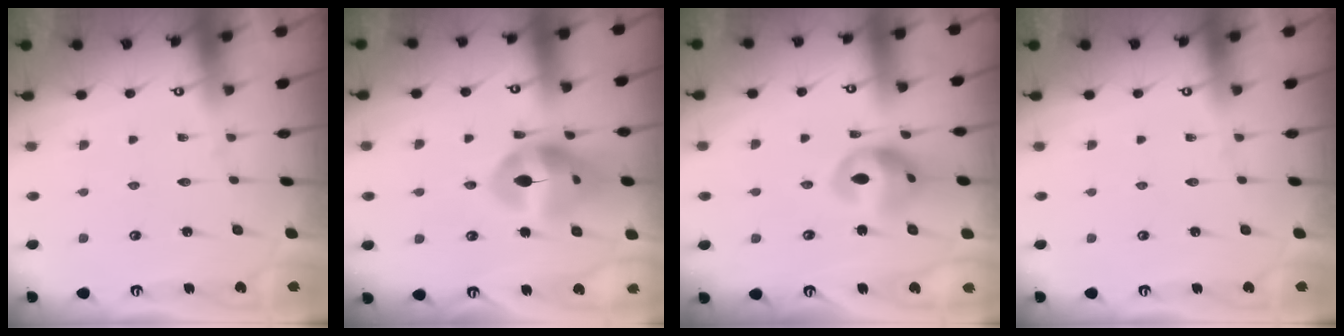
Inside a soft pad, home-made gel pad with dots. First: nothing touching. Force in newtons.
{"total": 16.6, "press": 16.5, "slide": 2.1}
{"total": 13.3, "press": 13.2, "slide": 1.5}
{"total": 0.0}